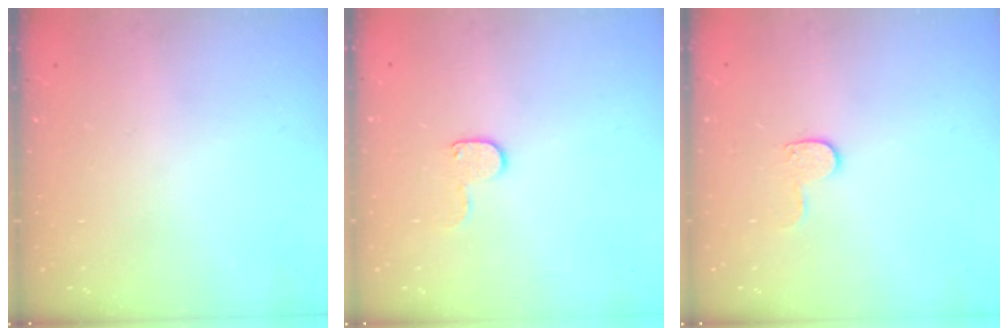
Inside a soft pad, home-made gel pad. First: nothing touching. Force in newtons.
{"total": 4.5, "press": 4.5, "slide": 0.5}
{"total": 6.9, "press": 6.9, "slide": 0.5}